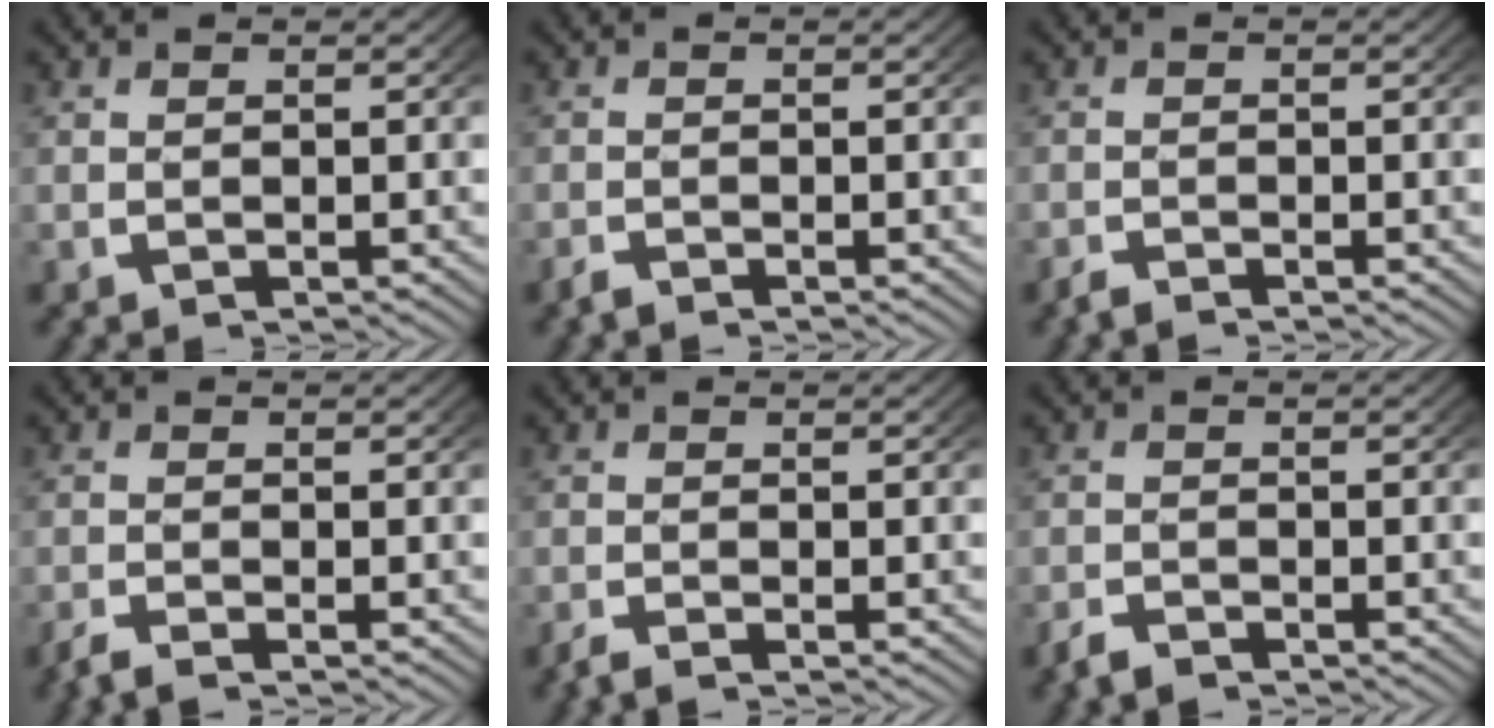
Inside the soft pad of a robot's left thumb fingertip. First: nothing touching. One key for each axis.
{"total": 1.2, "fx": -1.2, "fy": 0.3, "fz": 0.3, "tx": 0.000, "ty": -0.004, "tz": -0.025}
{"total": 1.4, "fx": -1.3, "fy": 0.3, "fz": 0.3, "tx": 0.001, "ty": -0.004, "tz": -0.028}
{"total": 1.8, "fx": -1.6, "fy": 0.6, "fz": 0.7, "tx": -0.010, "ty": -0.005, "tz": -0.031}
{"total": 1.4, "fx": -1.2, "fy": 0.4, "fz": 0.6, "tx": -0.007, "ty": -0.004, "tz": -0.025}
{"total": 1.6, "fx": -1.5, "fy": 0.5, "fz": 0.2, "tx": -0.002, "ty": -0.004, "tz": -0.033}